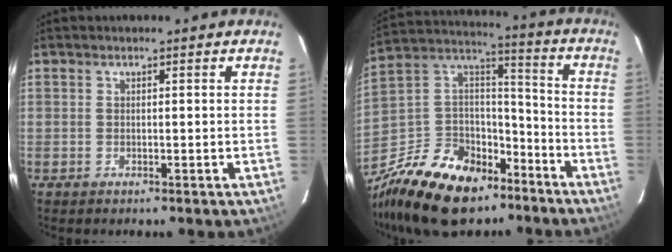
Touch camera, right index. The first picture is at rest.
{"total": 22.4, "force": [-14.6, 13.6, 10.1], "torque": [-0.241, 0.049, -0.231]}